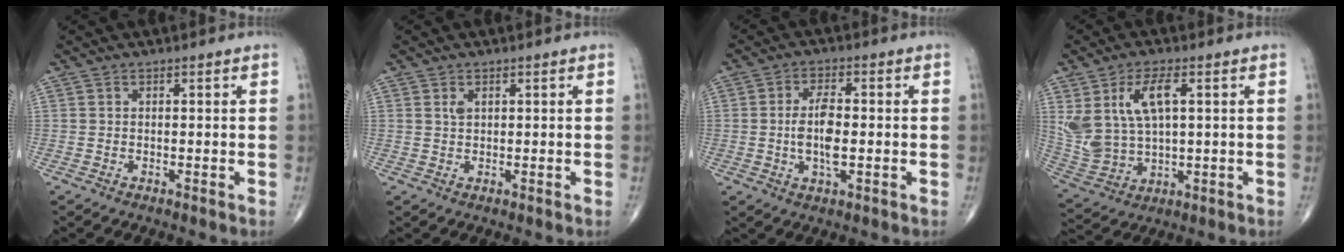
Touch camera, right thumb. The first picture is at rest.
{"total": 1.5, "force": [0.7, 0.8, 1.0], "torque": [-0.020, 0.002, 0.016]}
{"total": 7.0, "force": [-0.5, 2.9, 6.4], "torque": [-0.124, 0.001, -0.012]}
{"total": 12.7, "force": [4.1, 6.3, 10.2], "torque": [-0.211, -0.007, 0.097]}